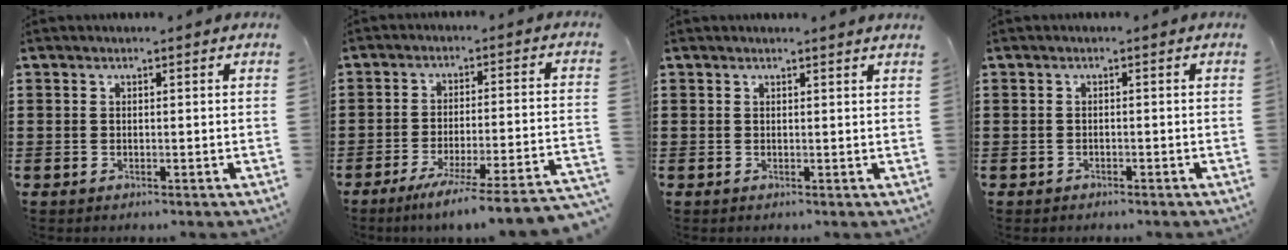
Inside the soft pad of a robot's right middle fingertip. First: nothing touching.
{"total": 7.0, "force": [-5.7, -0.9, 4.0], "torque": [-0.058, -0.017, -0.108]}
{"total": 0.7, "force": [0.6, -0.2, 0.2], "torque": [0.002, -0.007, 0.011]}
{"total": 0.7, "force": [-0.7, 0.2, 0.1], "torque": [-0.004, 0.000, -0.014]}